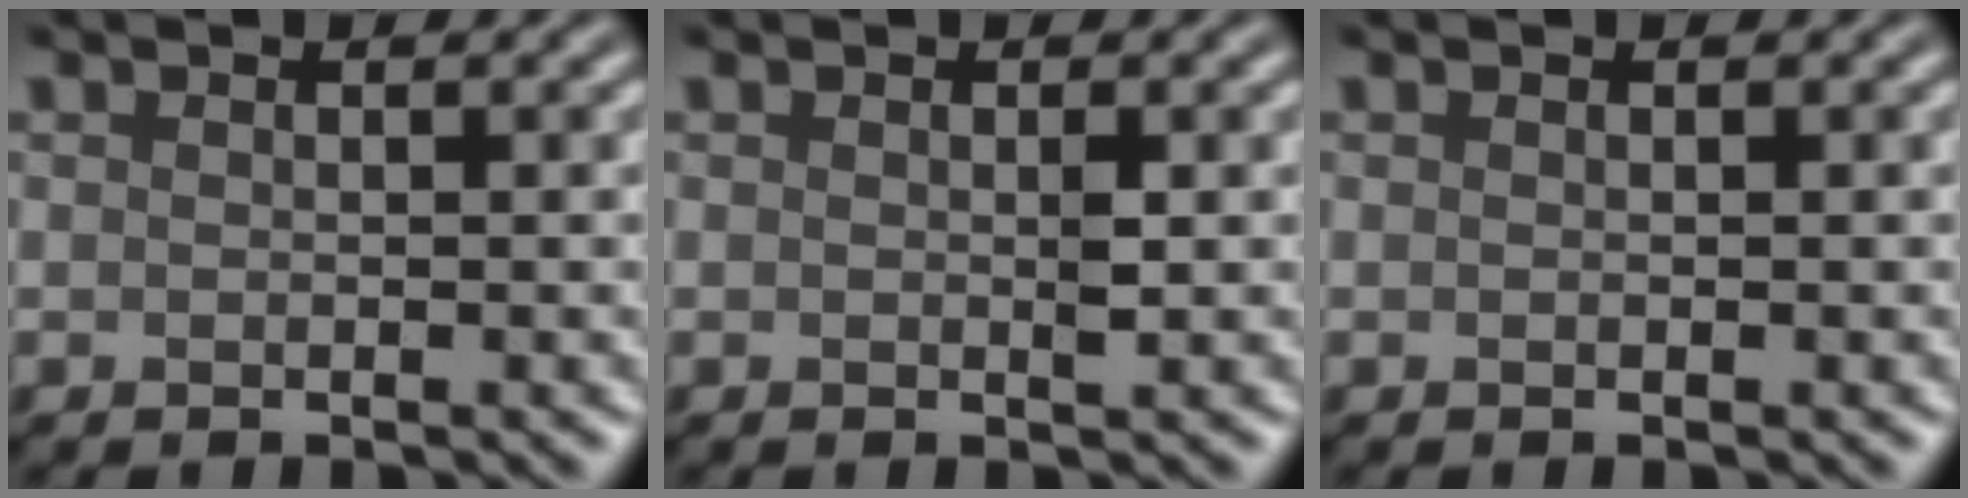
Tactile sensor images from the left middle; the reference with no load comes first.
{"total": 0.8, "force": [0.1, 0.1, 0.7], "torque": [-0.013, -0.001, 0.000]}
{"total": 0.0}